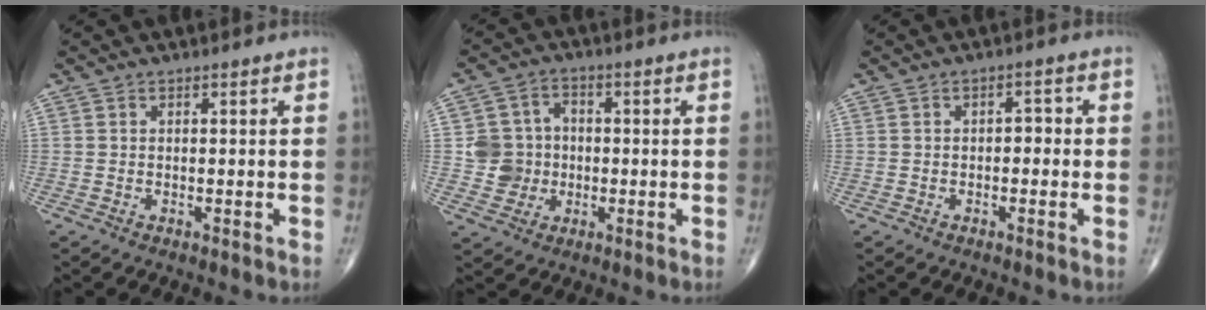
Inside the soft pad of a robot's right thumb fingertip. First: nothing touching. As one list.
[{"total": 7.4, "force": [-0.7, 7.0, 2.3], "torque": [-0.010, 0.013, -0.014]}, {"total": 2.1, "force": [-0.3, 1.3, 1.6], "torque": [-0.008, 0.009, -0.011]}]